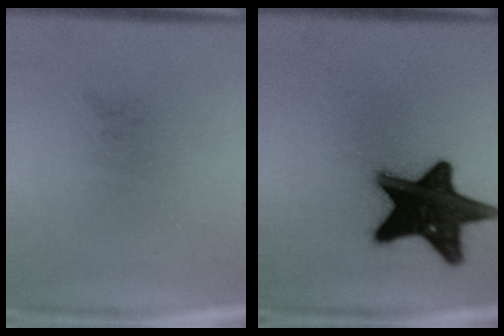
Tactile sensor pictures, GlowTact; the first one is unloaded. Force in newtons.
{"total": 19.0}